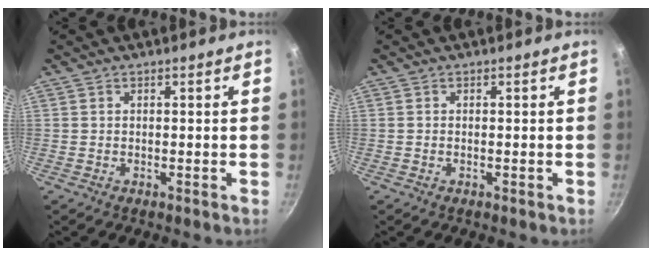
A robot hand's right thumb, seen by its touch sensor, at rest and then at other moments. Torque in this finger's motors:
{"motor_torque": [-0.03, -0.16, -0.16, -0.02, -0.01]}